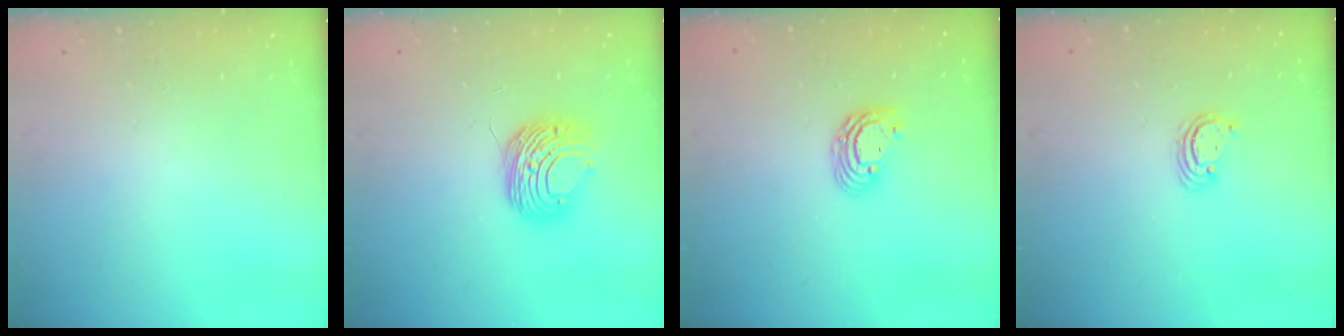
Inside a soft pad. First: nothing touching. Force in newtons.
{"total": 8.9, "press": 8.9, "slide": 0.5}
{"total": 7.0, "press": 7.0, "slide": 0.8}
{"total": 2.5, "press": 2.5, "slide": 0.2}